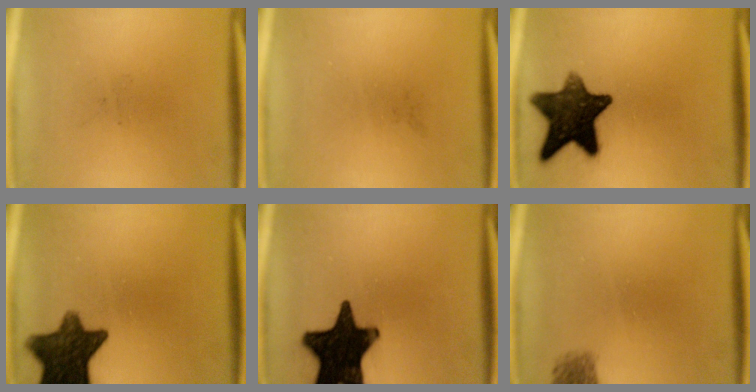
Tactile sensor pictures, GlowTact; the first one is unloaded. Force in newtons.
{"total": 0.0}
{"total": 13.5}
{"total": 12.2}
{"total": 19.0}
{"total": 1.8}